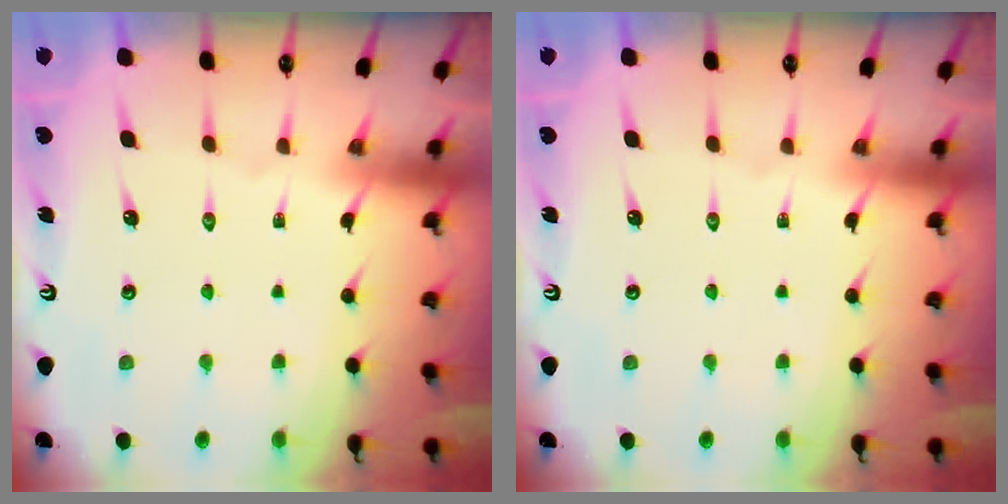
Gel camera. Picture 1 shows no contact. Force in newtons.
{"total": 0.0}